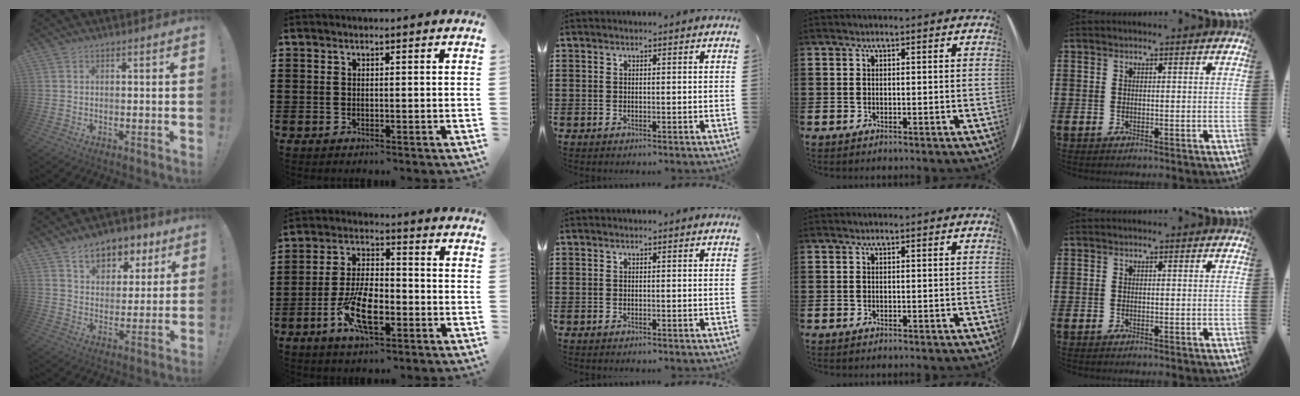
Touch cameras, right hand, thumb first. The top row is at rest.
{"thumb": {"total": 9.8, "force": [6.2, 6.5, 4.1], "torque": [-0.048, -0.041, 0.113]}, "index": {"total": 9.9, "force": [-3.8, 4.3, 8.1], "torque": [-0.167, -0.002, -0.067]}}